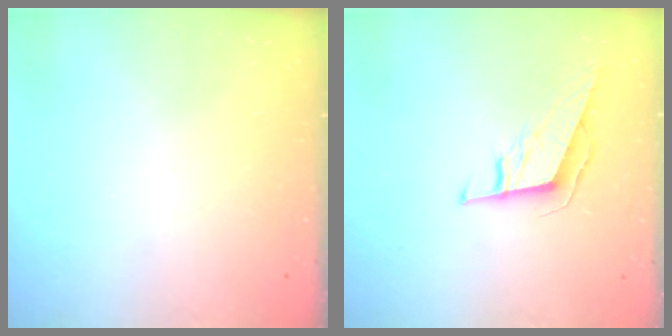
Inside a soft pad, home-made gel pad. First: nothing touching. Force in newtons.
{"total": 6.9, "press": 6.3, "slide": 2.8}